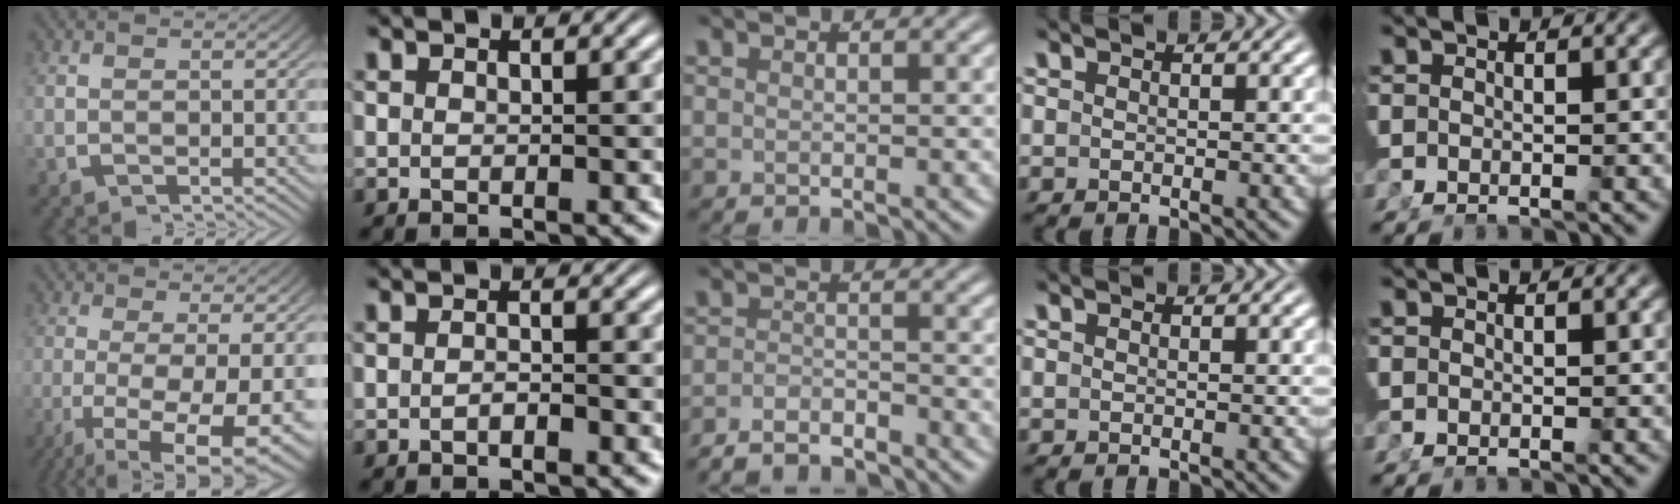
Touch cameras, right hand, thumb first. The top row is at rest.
{"thumb": {"total": 11.1, "force": [-3.6, 5.4, 9.0], "torque": [-0.160, -0.050, -0.033]}, "index": {"total": 1.0, "force": [-0.7, 0.3, 0.6], "torque": [0.000, 0.003, -0.016]}, "middle": {"total": 4.3, "force": [-4.1, 1.1, 0.7], "torque": [-0.010, -0.013, -0.066]}}